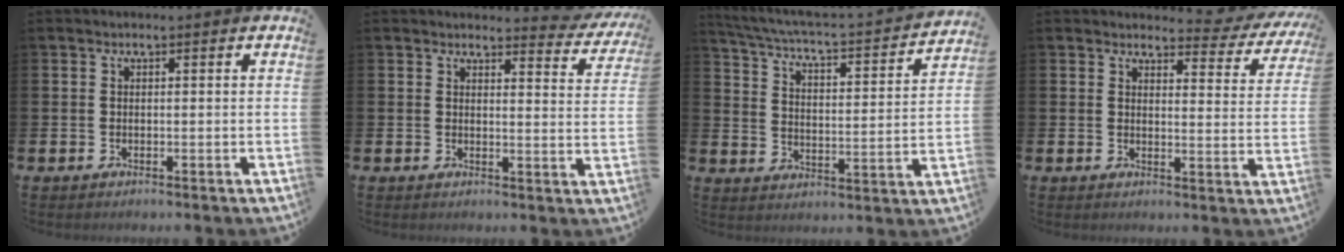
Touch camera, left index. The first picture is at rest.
{"total": 2.9, "force": [2.8, 0.6, 0.3], "torque": [0.008, -0.023, 0.044]}
{"total": 4.2, "force": [3.9, 0.7, 1.4], "torque": [-0.049, -0.041, 0.054]}
{"total": 2.9, "force": [2.6, 1.2, 0.5], "torque": [-0.008, -0.023, 0.038]}